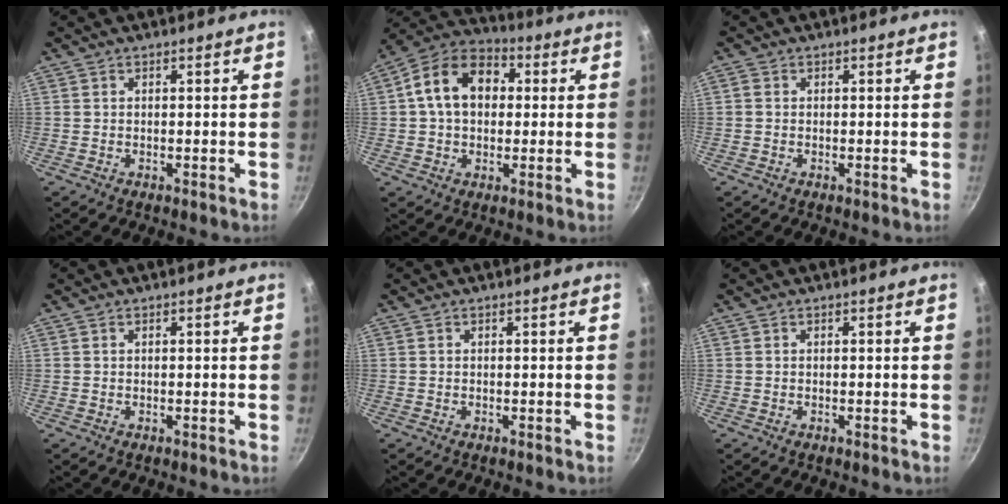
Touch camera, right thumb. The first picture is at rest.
{"total": 13.5, "force": [1.9, 9.9, 9.0], "torque": [-0.118, 0.028, 0.013]}
{"total": 0.7, "force": [-0.1, 0.7, 0.3], "torque": [-0.005, 0.002, -0.003]}
{"total": 0.0}
{"total": 0.0}
{"total": 0.0}